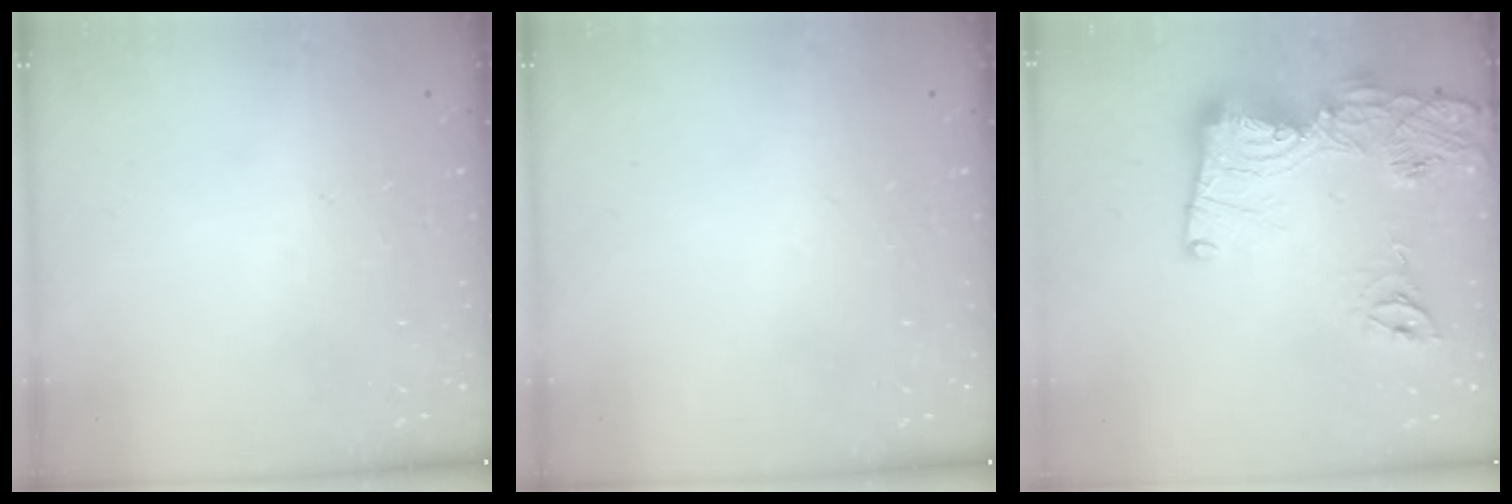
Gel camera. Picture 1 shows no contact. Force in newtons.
{"total": 0.0}
{"total": 18.6, "press": 18.6, "slide": 1.6}